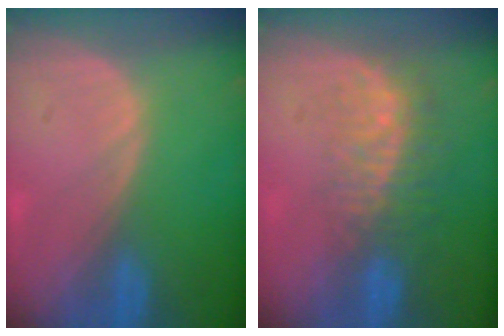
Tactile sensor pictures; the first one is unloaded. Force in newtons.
{"total": 8.4, "press": 7.2, "slide": 4.3}